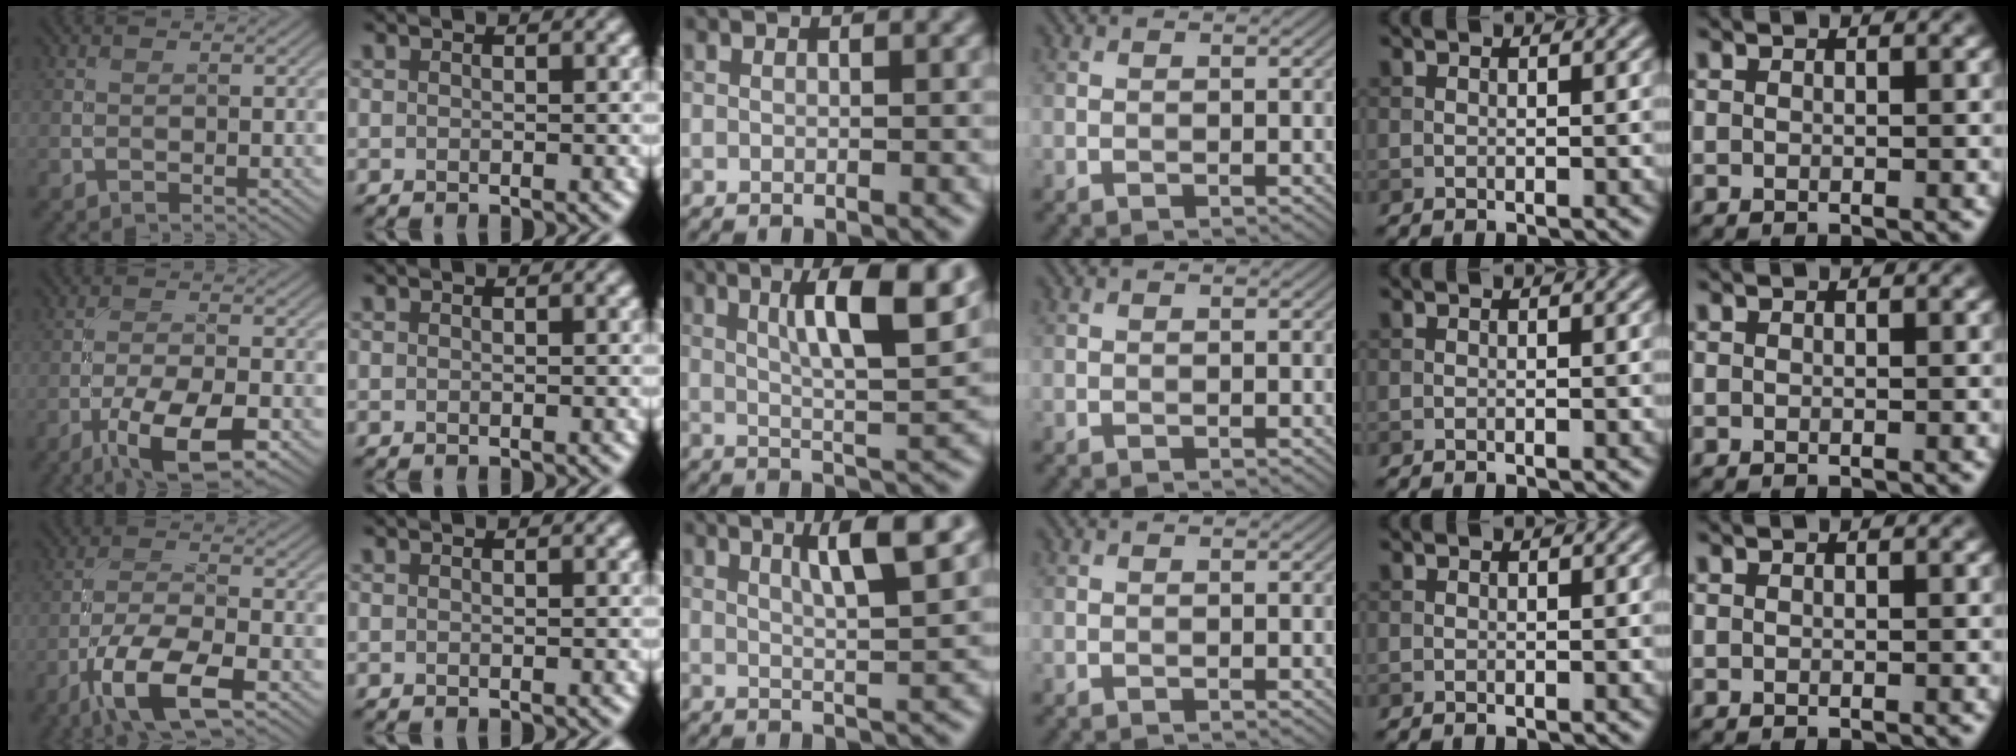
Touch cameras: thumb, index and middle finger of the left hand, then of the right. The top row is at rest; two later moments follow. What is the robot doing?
{"motion": "unscrew", "object": "medicine bottle"}